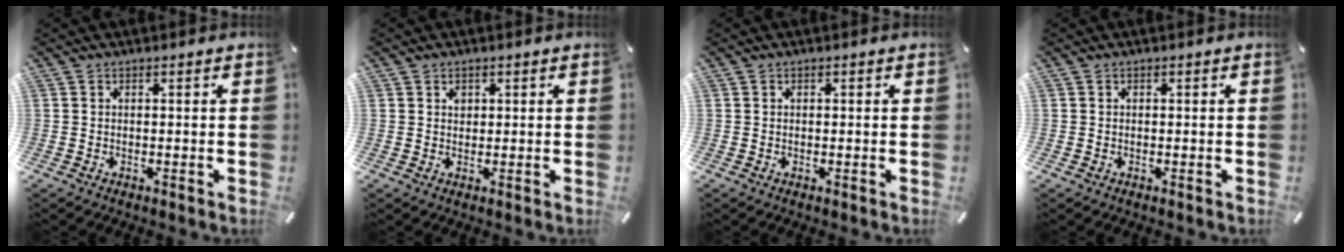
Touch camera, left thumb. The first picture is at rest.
{"total": 1.4, "force": [0.5, 1.3, 0.4], "torque": [0.007, -0.004, 0.006]}
{"total": 0.0}
{"total": 0.0}